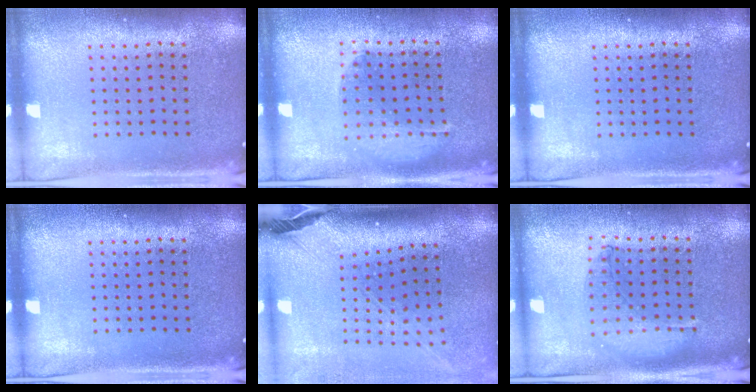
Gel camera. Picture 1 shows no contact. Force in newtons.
{"total": 1.1, "press": 1.1, "slide": 0.2}
{"total": 0.0}
{"total": 0.0}
{"total": 2.6, "press": 1.9, "slide": 1.8}
{"total": 1.0, "press": 0.9, "slide": 0.3}